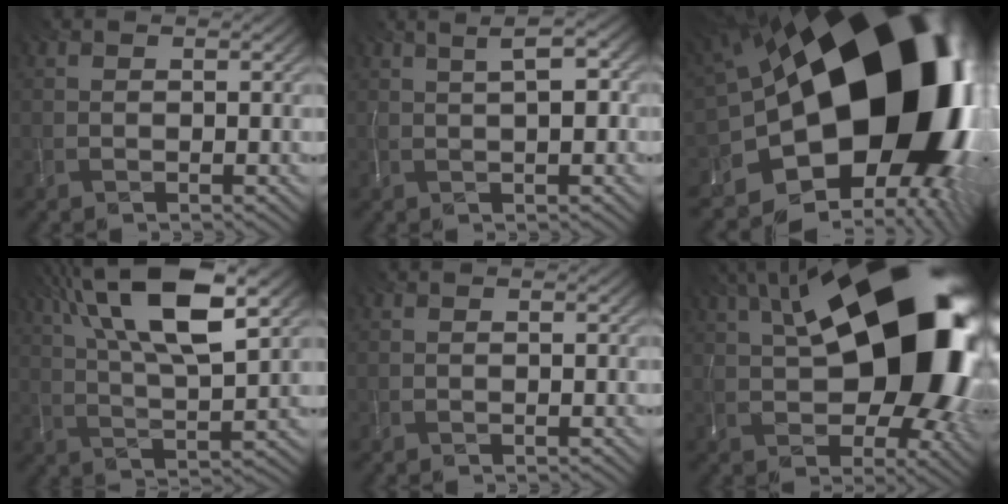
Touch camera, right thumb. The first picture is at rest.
{"total": 4.1, "force": [1.5, 0.9, 3.7], "torque": [-0.055, 0.019, 0.016]}
{"total": 22.5, "force": [-1.0, 14.4, 17.2], "torque": [-0.276, -0.075, -0.005]}
{"total": 14.5, "force": [7.2, 4.2, 11.9], "torque": [-0.244, 0.022, 0.131]}
{"total": 0.0}
{"total": 21.1, "force": [5.1, 11.1, 17.2], "torque": [-0.263, 0.031, 0.089]}